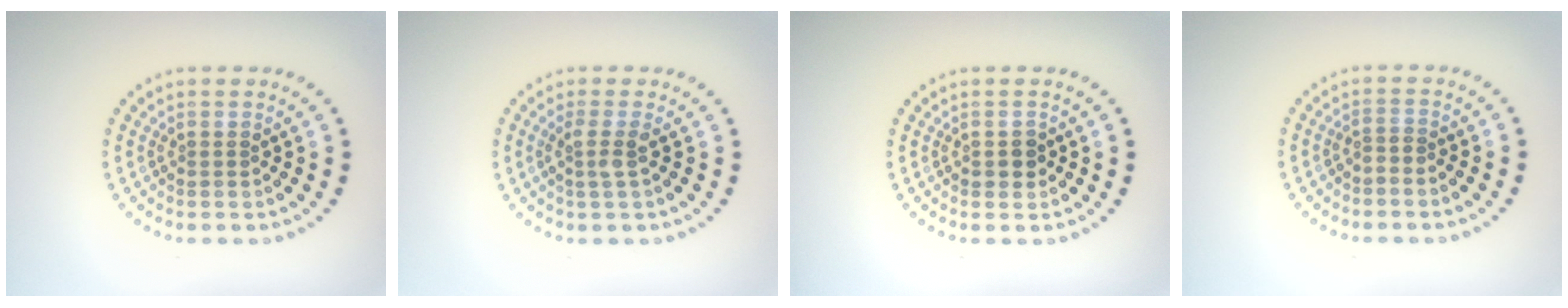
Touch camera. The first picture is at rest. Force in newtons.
{"total": 1.6, "press": 1.3, "slide": 1.1}
{"total": 1.4, "press": 1.4, "slide": 0.3}
{"total": 0.7, "press": 0.3, "slide": 0.6}